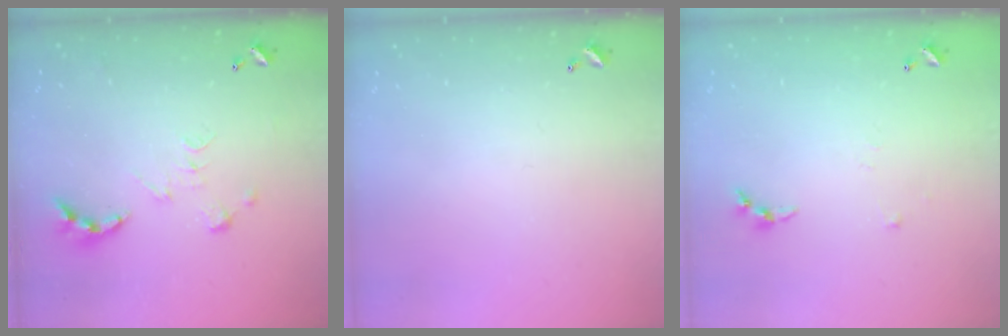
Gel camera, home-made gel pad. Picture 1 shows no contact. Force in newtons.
{"total": 0.0}
{"total": 3.0, "press": 2.9, "slide": 0.4}